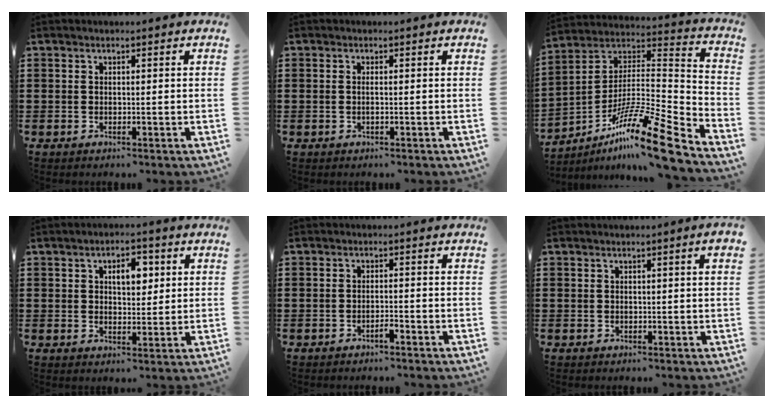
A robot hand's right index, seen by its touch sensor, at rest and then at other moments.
{"total": 0.7, "force": [-0.2, 0.0, 0.7], "torque": [-0.013, -0.002, -0.004]}
{"total": 16.3, "force": [-11.5, 1.3, 11.5], "torque": [-0.179, 0.023, -0.206]}
{"total": 4.5, "force": [1.5, 2.5, 3.4], "torque": [-0.049, 0.005, 0.018]}
{"total": 1.4, "force": [-1.1, 0.1, 1.0], "torque": [-0.019, -0.003, -0.019]}
{"total": 1.1, "force": [0.4, -0.2, 1.0], "torque": [-0.017, 0.001, 0.007]}